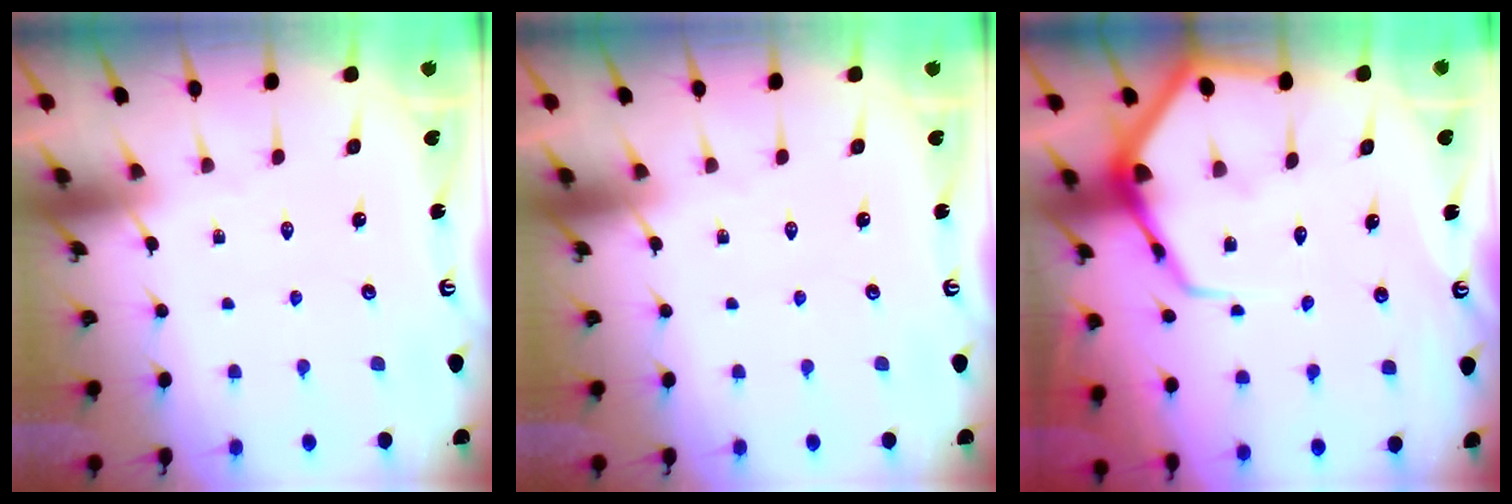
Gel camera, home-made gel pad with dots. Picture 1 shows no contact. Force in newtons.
{"total": 0.0}
{"total": 9.1, "press": 9.1, "slide": 0.9}